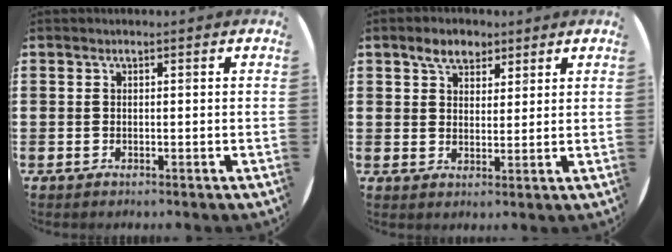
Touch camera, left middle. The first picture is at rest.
{"total": 4.0, "force": [3.0, 2.3, 1.4], "torque": [-0.018, 0.005, 0.053]}